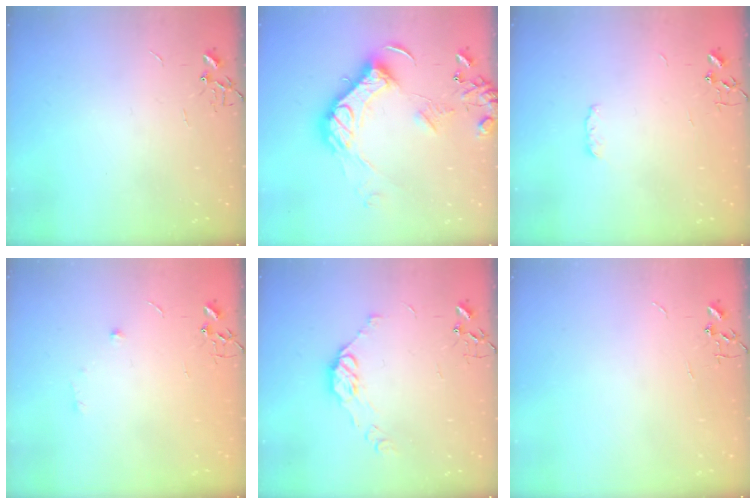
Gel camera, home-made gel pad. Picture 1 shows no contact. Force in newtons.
{"total": 18.6, "press": 18.5, "slide": 1.9}
{"total": 3.9, "press": 3.8, "slide": 0.7}
{"total": 5.2, "press": 4.9, "slide": 1.9}
{"total": 9.0, "press": 9.0, "slide": 1.0}
{"total": 0.0}